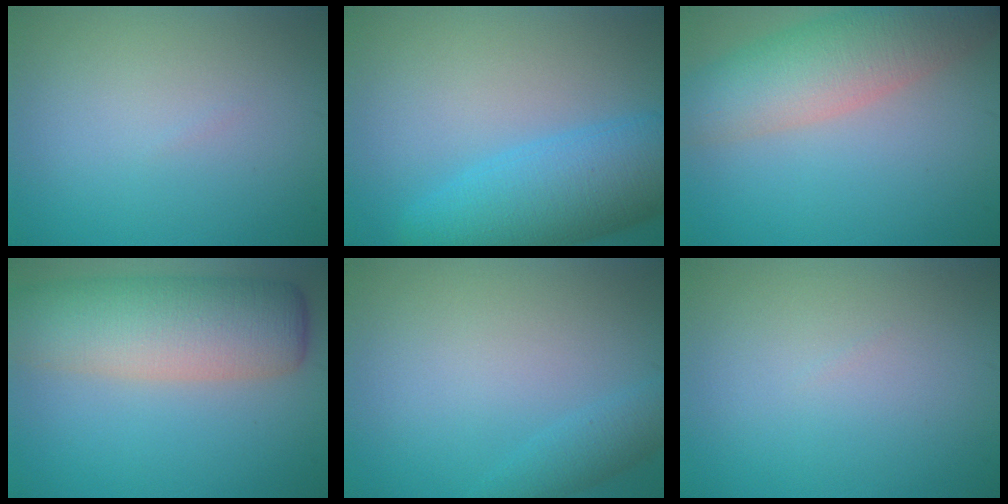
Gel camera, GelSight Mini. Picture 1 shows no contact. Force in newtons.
{"total": 9.1, "press": 9.1, "slide": 0.5}
{"total": 7.4, "press": 7.4, "slide": 0.6}
{"total": 9.4, "press": 9.3, "slide": 0.5}
{"total": 2.1, "press": 2.1, "slide": 0.2}
{"total": 0.0}